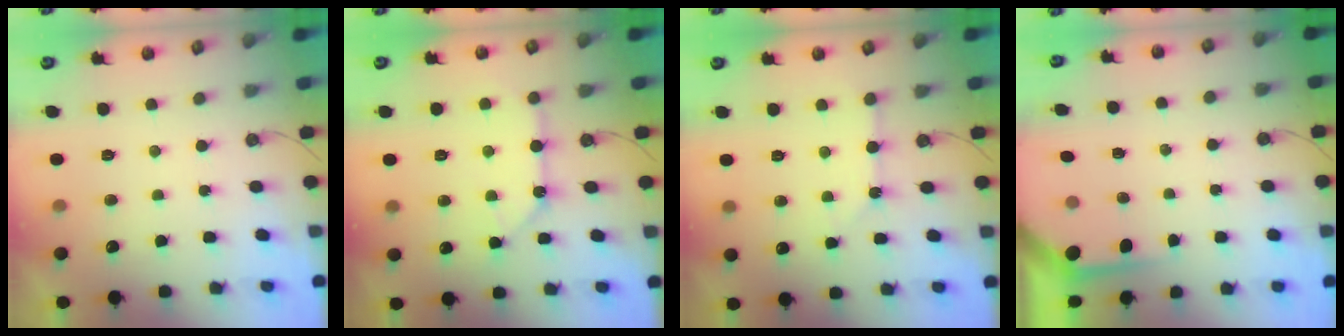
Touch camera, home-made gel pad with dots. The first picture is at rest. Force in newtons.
{"total": 10.7, "press": 10.6, "slide": 1.3}
{"total": 2.7, "press": 2.7, "slide": 0.5}
{"total": 3.5, "press": 3.5, "slide": 0.4}